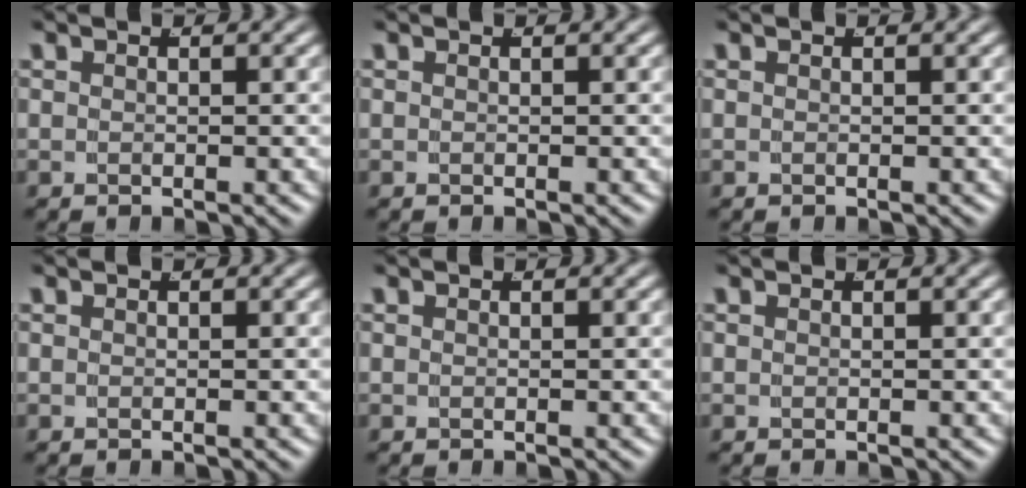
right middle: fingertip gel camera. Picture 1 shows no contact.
{"total": 0.0}
{"total": 0.0}
{"total": 0.0}
{"total": 0.0}
{"total": 0.0}